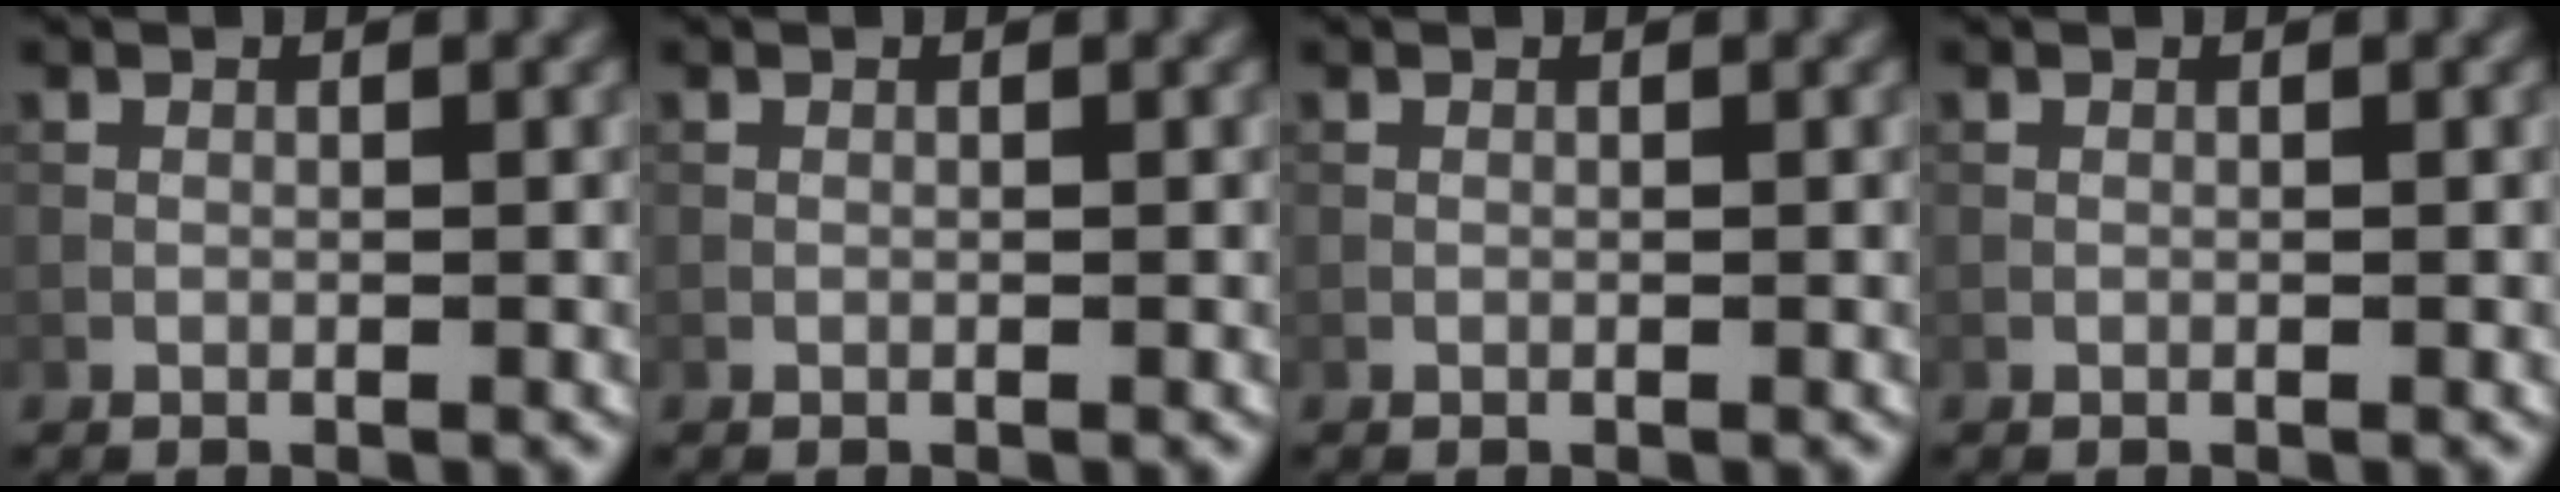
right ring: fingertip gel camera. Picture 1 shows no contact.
{"total": 0.0}
{"total": 0.0}
{"total": 0.0}